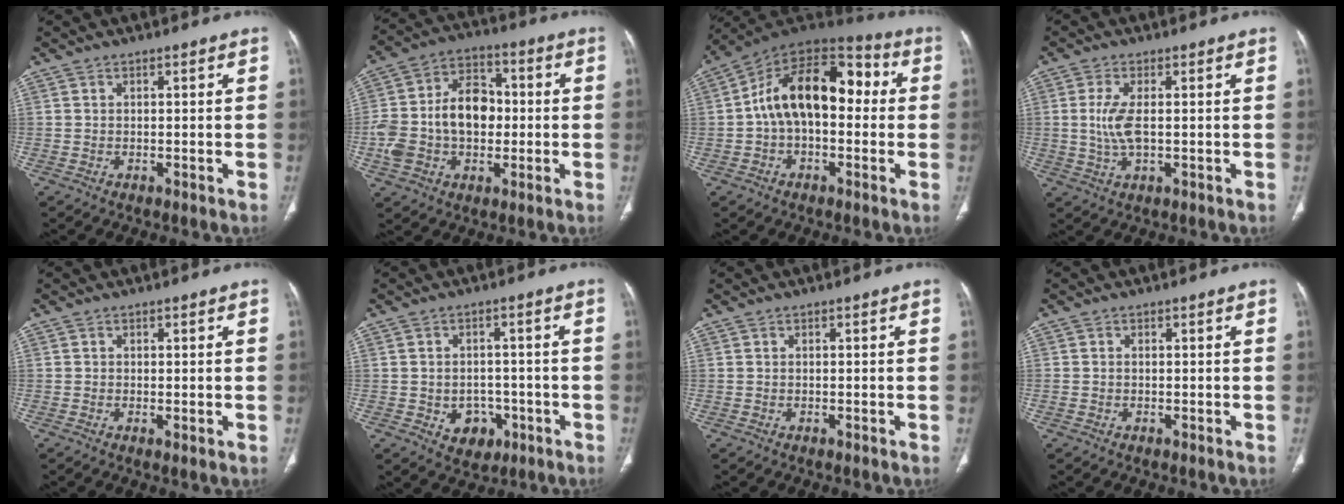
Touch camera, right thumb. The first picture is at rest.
{"total": 16.4, "force": [-1.0, 11.4, 11.7], "torque": [-0.196, 0.035, -0.017]}
{"total": 17.9, "force": [0.8, 10.7, 14.3], "torque": [-0.206, 0.054, 0.001]}
{"total": 3.3, "force": [0.3, 1.1, 3.2], "torque": [-0.081, -0.003, 0.007]}
{"total": 0.8, "force": [-0.1, 0.3, 0.8], "torque": [-0.017, -0.005, -0.002]}
{"total": 6.1, "force": [-2.1, 4.9, 3.0], "torque": [-0.016, 0.016, -0.018]}
{"total": 0.0}
{"total": 0.5, "force": [-0.1, 0.4, 0.3], "torque": [-0.008, 0.005, 0.001]}